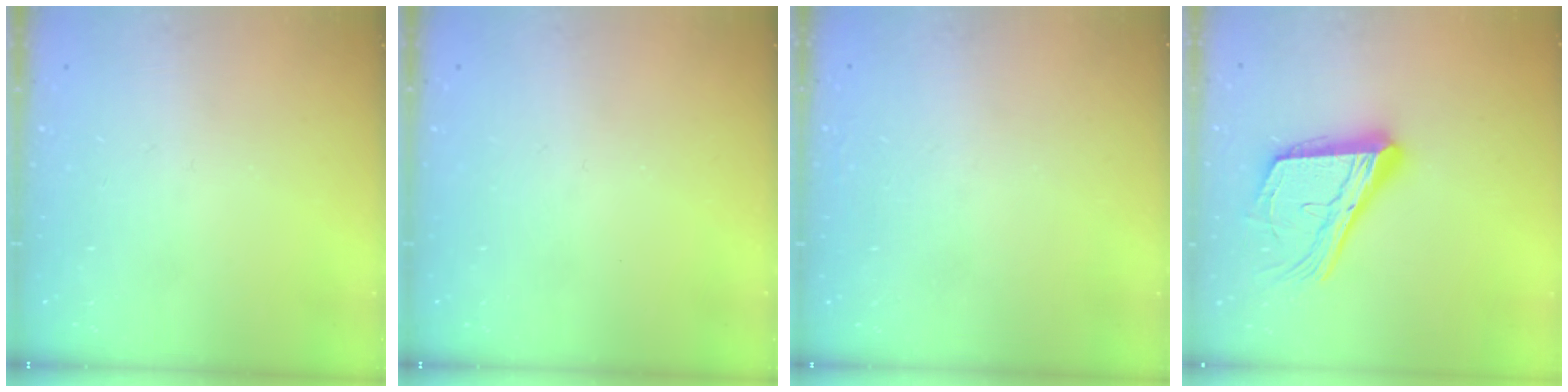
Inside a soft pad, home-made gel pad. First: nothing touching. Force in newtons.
{"total": 0.0}
{"total": 1.6, "press": 1.6, "slide": 0.0}
{"total": 21.0, "press": 20.9, "slide": 2.7}